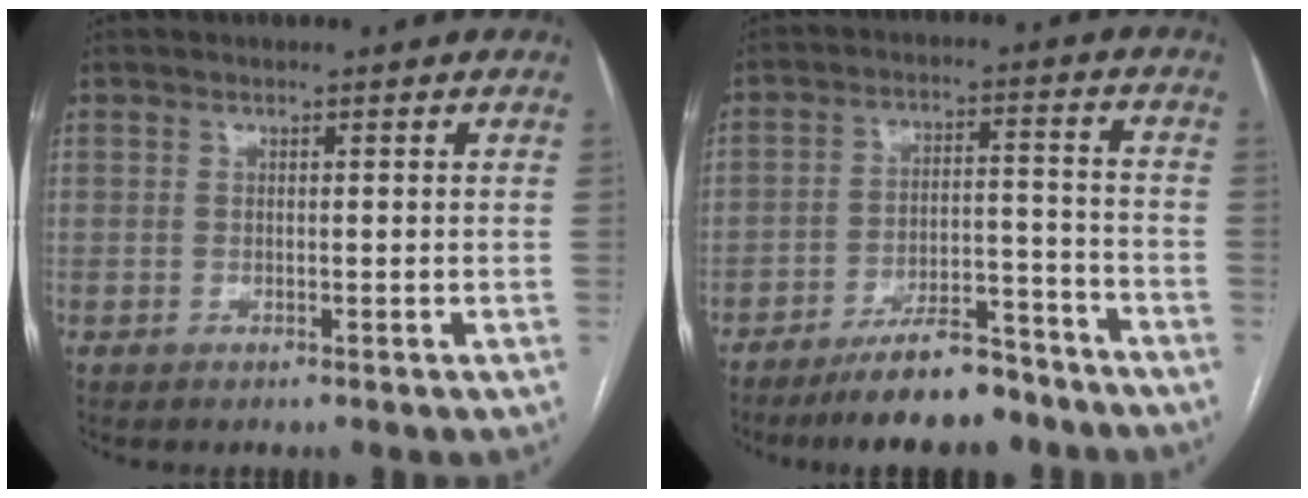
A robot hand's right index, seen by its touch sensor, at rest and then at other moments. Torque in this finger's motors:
{"motor_torque": [0.48, -0.29, 0.02, -0.01]}